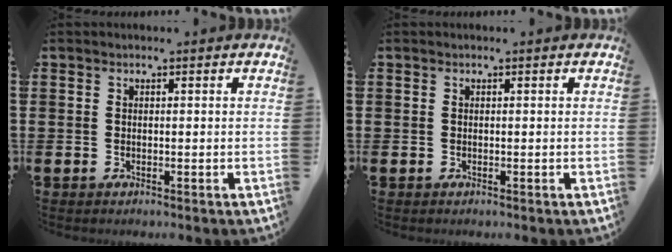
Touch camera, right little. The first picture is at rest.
{"total": 0.0}